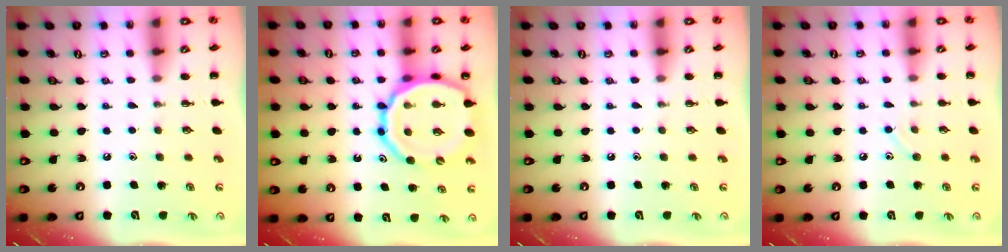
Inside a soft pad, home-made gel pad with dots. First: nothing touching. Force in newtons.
{"total": 19.8, "press": 19.4, "slide": 3.9}
{"total": 0.0}
{"total": 7.1, "press": 6.7, "slide": 2.4}